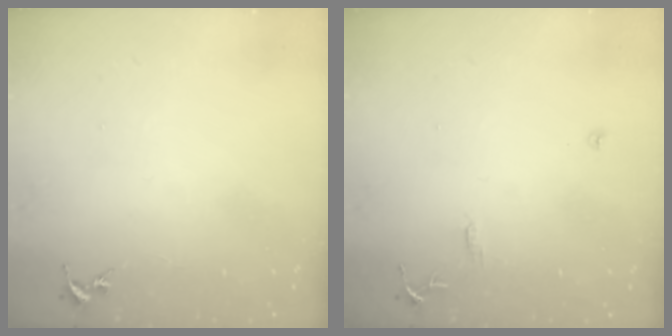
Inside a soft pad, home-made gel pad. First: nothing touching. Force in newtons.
{"total": 7.1, "press": 7.1, "slide": 0.7}